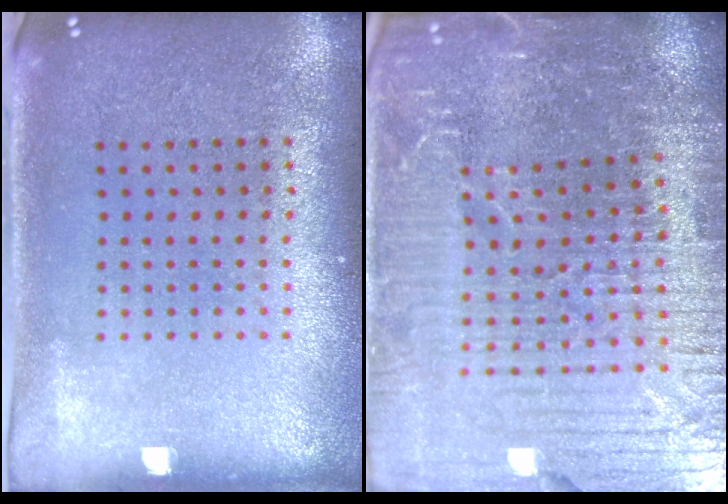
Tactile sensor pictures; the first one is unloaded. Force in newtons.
{"total": 5.9, "press": 5.3, "slide": 2.6}